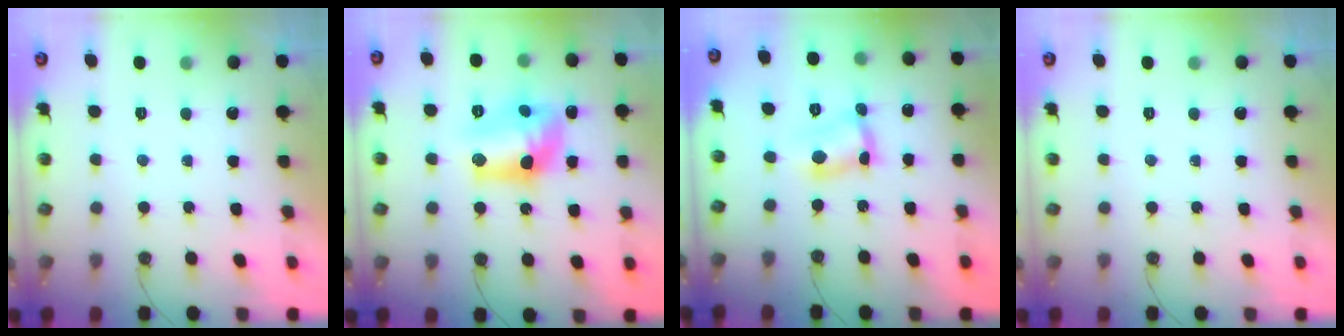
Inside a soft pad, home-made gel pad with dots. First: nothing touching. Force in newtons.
{"total": 13.1, "press": 13.1, "slide": 0.8}
{"total": 6.3, "press": 6.3, "slide": 0.5}
{"total": 0.0}